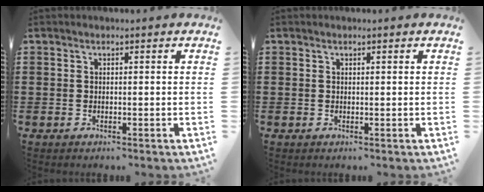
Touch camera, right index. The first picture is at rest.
{"total": 0.0}